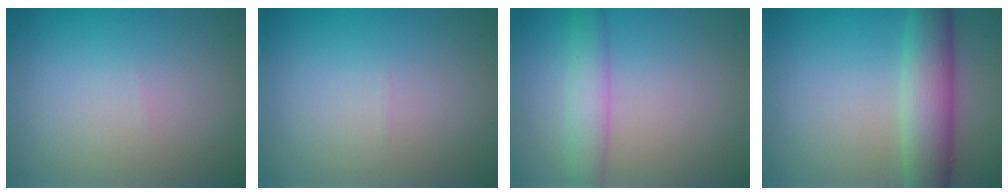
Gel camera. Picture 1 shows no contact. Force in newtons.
{"total": 0.0}
{"total": 3.4, "press": 3.4, "slide": 0.1}
{"total": 6.0, "press": 6.0, "slide": 0.2}